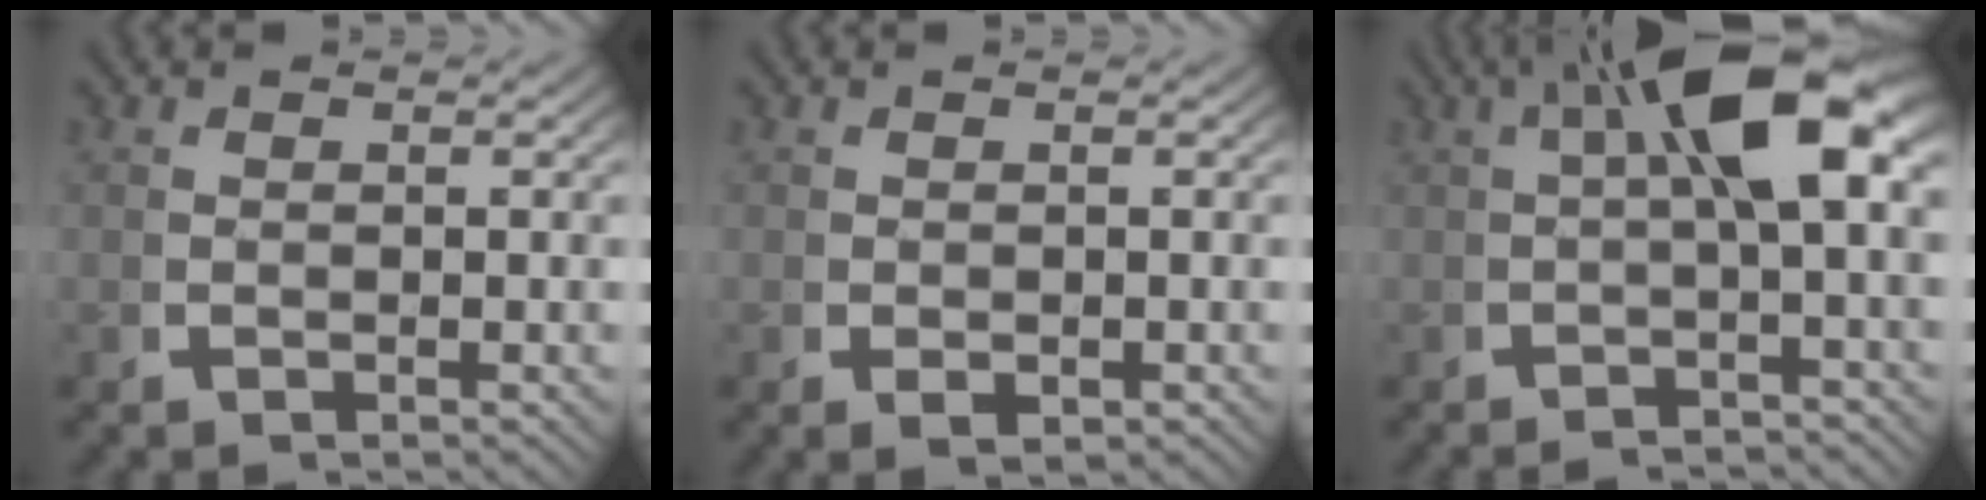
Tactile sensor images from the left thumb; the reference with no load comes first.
{"total": 1.5, "force": [-0.4, 1.0, 1.0], "torque": [-0.022, -0.011, 0.000]}
{"total": 9.7, "force": [1.1, 3.5, 9.0], "torque": [-0.136, 0.010, 0.013]}